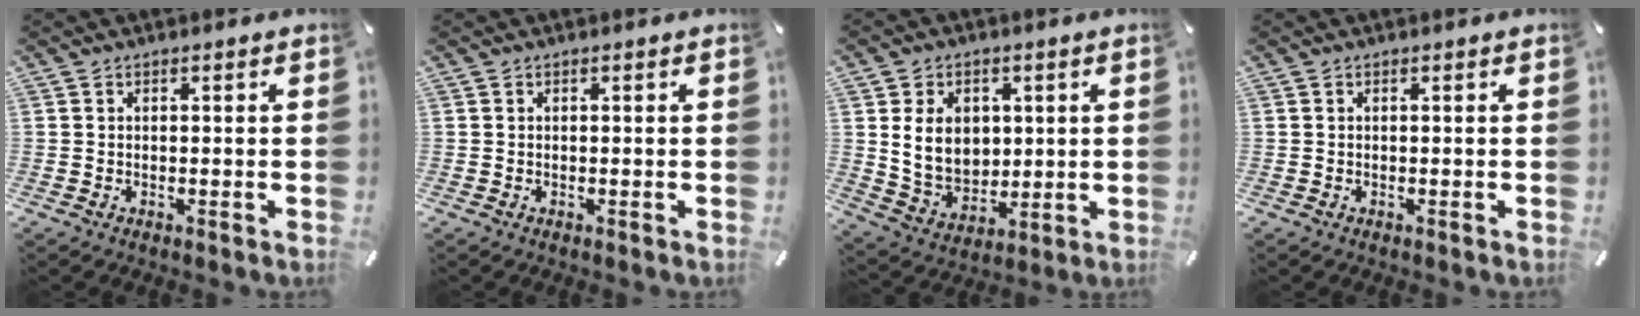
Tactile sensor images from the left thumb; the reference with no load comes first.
{"total": 0.0}
{"total": 10.2, "force": [2.6, 8.4, 5.1], "torque": [-0.108, -0.006, 0.048]}
{"total": 0.0}